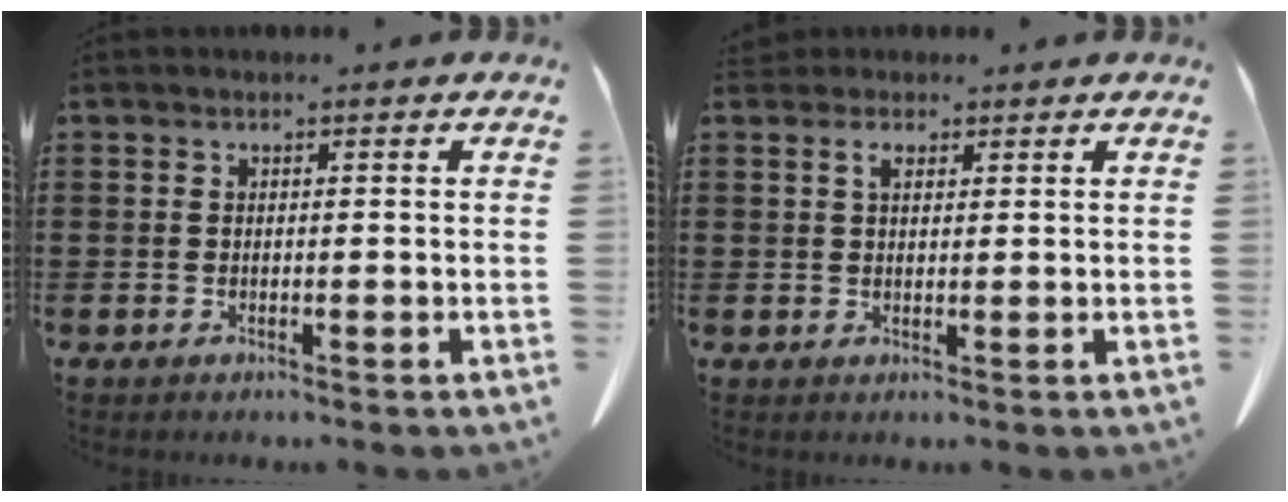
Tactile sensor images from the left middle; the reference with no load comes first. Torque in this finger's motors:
{"motor_torque": [0.44, 0.35, -0.05, 0.01]}